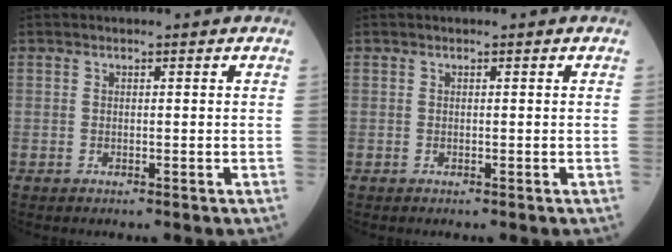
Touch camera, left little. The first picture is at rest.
{"total": 0.0}